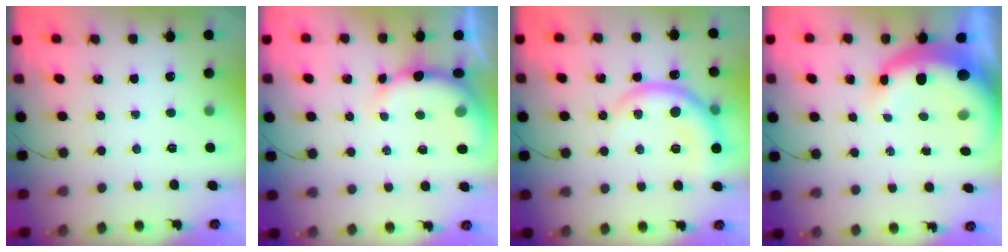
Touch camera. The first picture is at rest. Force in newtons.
{"total": 7.9, "press": 7.7, "slide": 1.4}
{"total": 11.1, "press": 11.1, "slide": 0.6}
{"total": 9.6, "press": 9.4, "slide": 1.8}